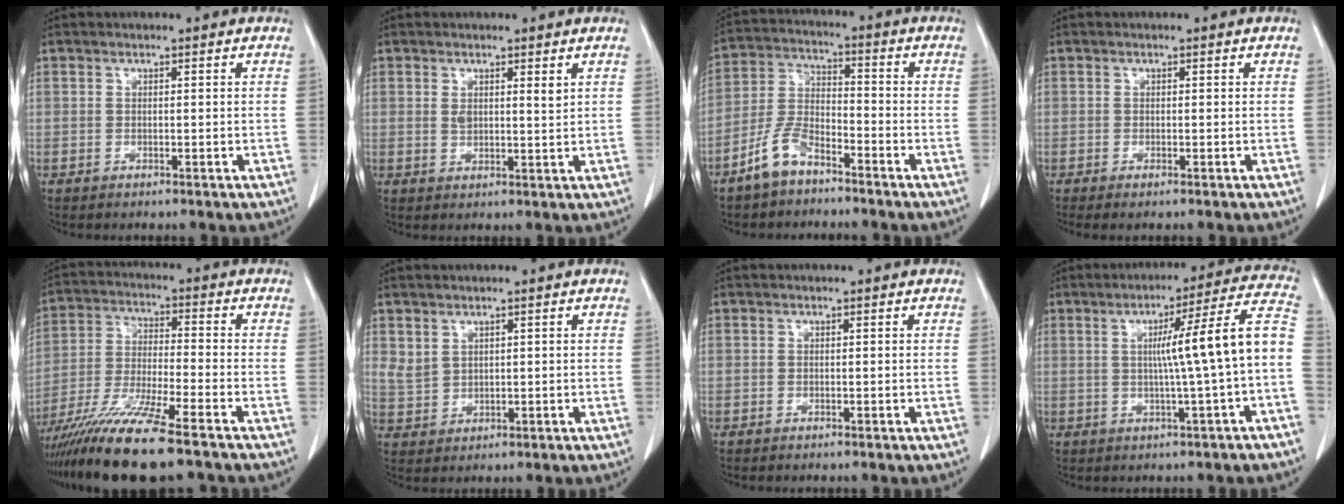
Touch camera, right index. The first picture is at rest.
{"total": 2.7, "force": [1.3, 0.9, 2.2], "torque": [-0.042, -0.004, 0.025]}
{"total": 7.4, "force": [-5.3, 3.1, 4.1], "torque": [-0.100, 0.004, -0.107]}
{"total": 0.9, "force": [-0.6, 0.1, 0.7], "torque": [-0.014, -0.003, -0.010]}
{"total": 14.2, "force": [-10.9, -0.1, 9.2], "torque": [-0.181, -0.036, -0.193]}
{"total": 2.9, "force": [1.8, 2.0, 1.1], "torque": [-0.023, -0.001, 0.047]}
{"total": 0.0}
{"total": 11.8, "force": [-0.7, -1.4, 11.7], "torque": [-0.158, 0.020, -0.012]}